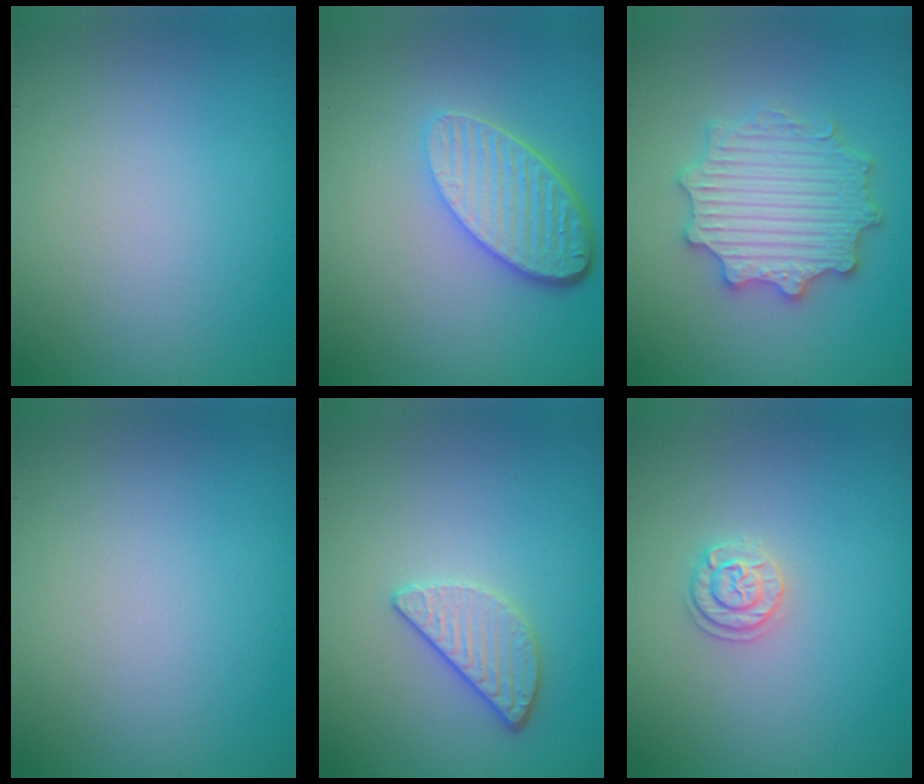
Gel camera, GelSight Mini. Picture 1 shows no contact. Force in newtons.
{"total": 5.3, "press": 3.9, "slide": 3.6}
{"total": 5.6, "press": 5.6, "slide": 1.0}
{"total": 0.0}
{"total": 2.4, "press": 2.1, "slide": 1.1}
{"total": 1.7, "press": 1.7, "slide": 0.3}